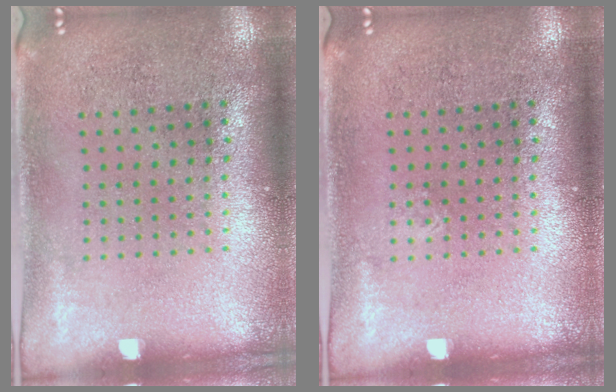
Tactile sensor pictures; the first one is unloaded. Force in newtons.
{"total": 0.0}